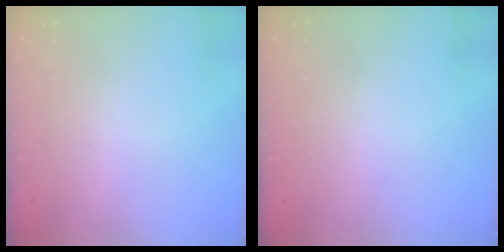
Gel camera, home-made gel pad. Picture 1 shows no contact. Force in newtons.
{"total": 4.7, "press": 4.7, "slide": 0.3}